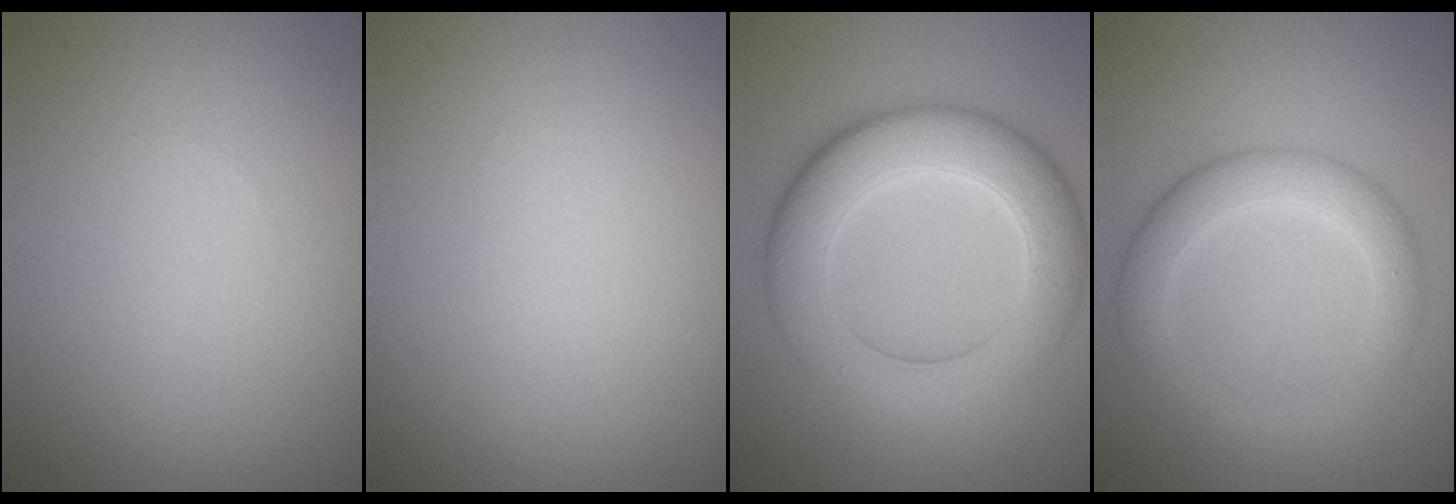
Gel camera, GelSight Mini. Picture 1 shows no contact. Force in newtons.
{"total": 0.0}
{"total": 7.9, "press": 7.8, "slide": 0.3}
{"total": 4.0, "press": 3.9, "slide": 0.4}